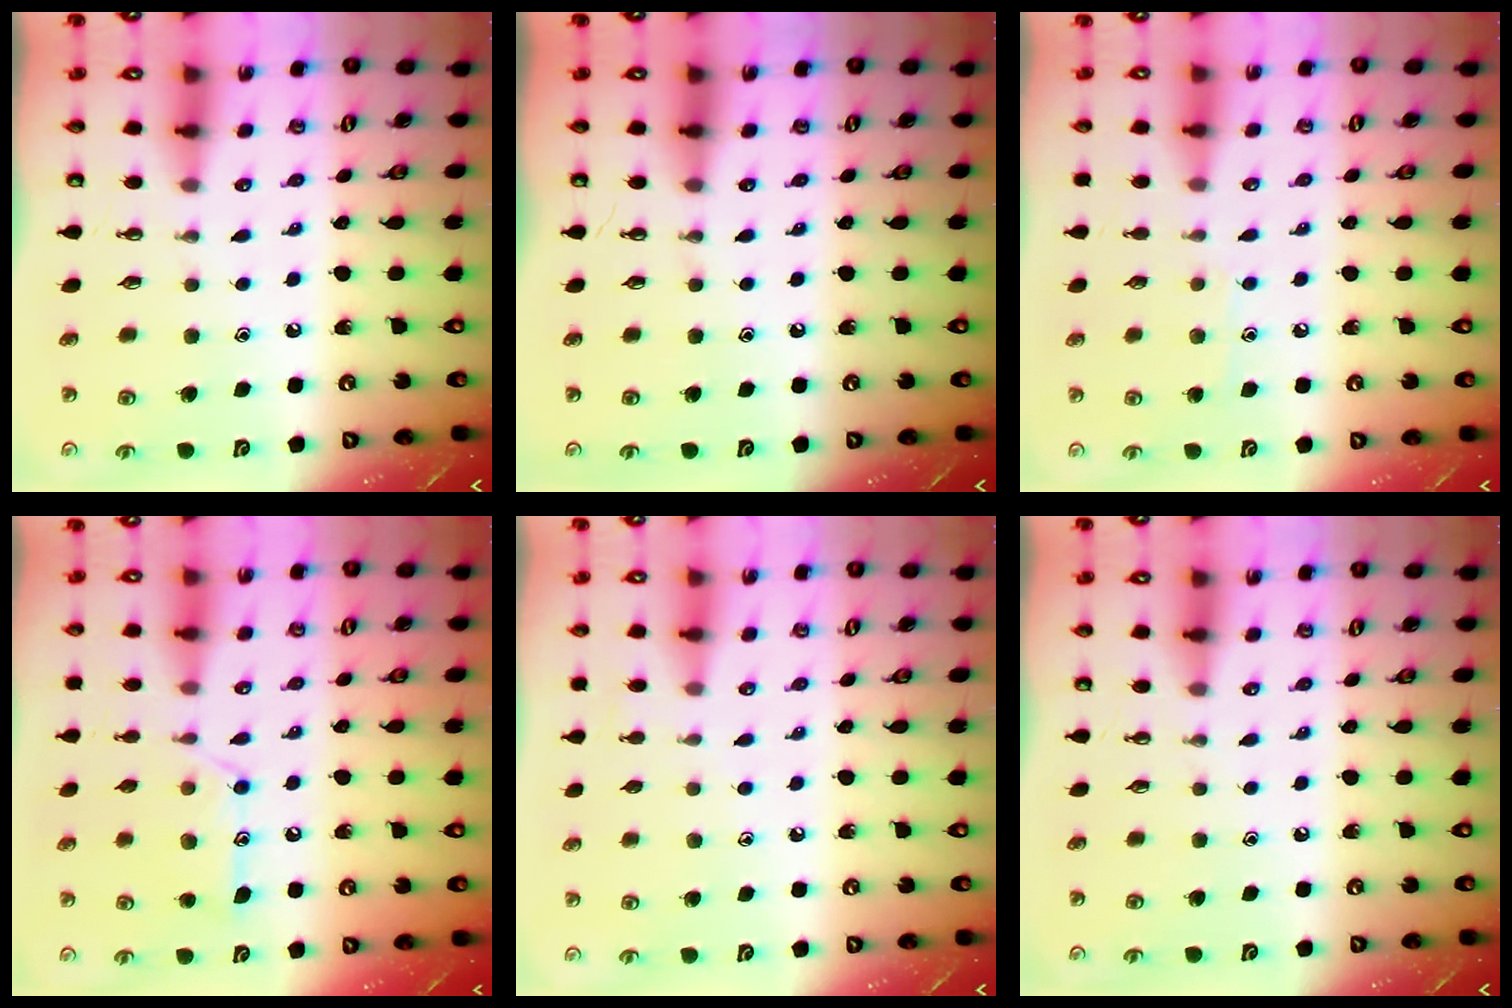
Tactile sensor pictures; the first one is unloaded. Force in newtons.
{"total": 0.0}
{"total": 5.9, "press": 5.8, "slide": 0.7}
{"total": 13.5, "press": 13.4, "slide": 0.9}
{"total": 3.8, "press": 3.7, "slide": 0.4}
{"total": 0.0}